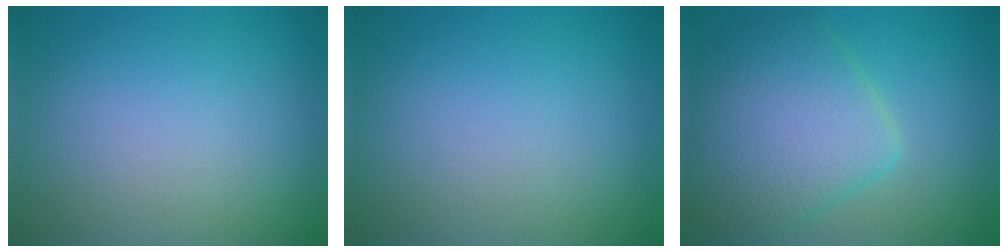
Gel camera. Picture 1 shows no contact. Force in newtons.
{"total": 0.0}
{"total": 7.0, "press": 7.0, "slide": 0.3}